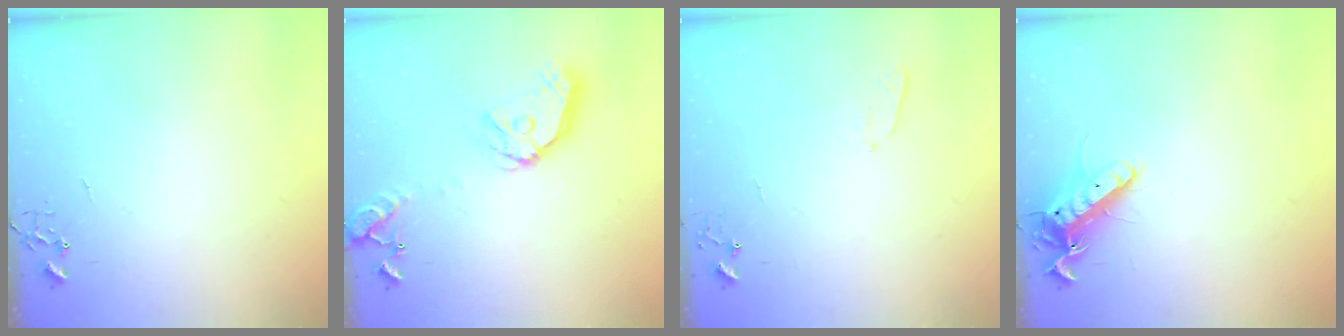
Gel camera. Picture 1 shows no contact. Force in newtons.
{"total": 16.8, "press": 16.6, "slide": 2.9}
{"total": 3.9, "press": 3.9, "slide": 0.6}
{"total": 12.2, "press": 12.1, "slide": 1.4}